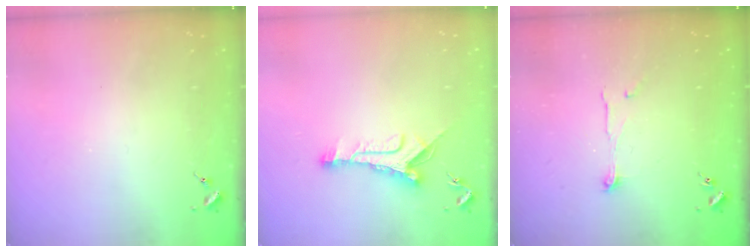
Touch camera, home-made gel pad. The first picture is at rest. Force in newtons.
{"total": 10.4, "press": 10.3, "slide": 0.8}
{"total": 6.3, "press": 6.3, "slide": 0.2}